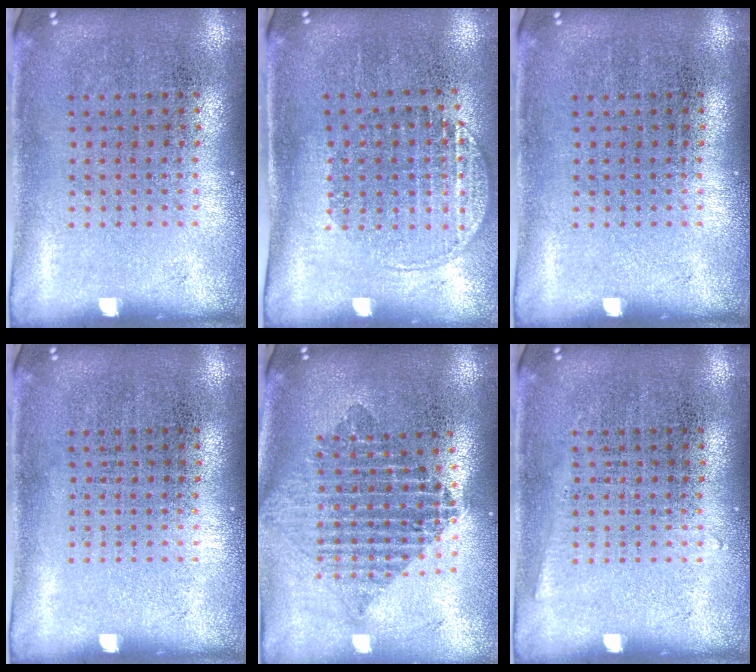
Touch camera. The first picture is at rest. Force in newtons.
{"total": 1.5, "press": 1.3, "slide": 0.8}
{"total": 0.0}
{"total": 0.0}
{"total": 2.1, "press": 1.7, "slide": 1.2}
{"total": 0.7, "press": 0.7, "slide": 0.0}